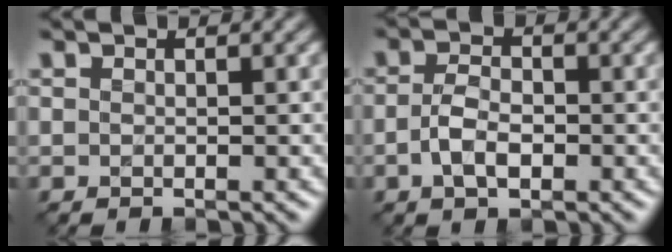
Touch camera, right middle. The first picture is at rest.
{"total": 3.0, "force": [-0.8, 1.7, 2.3], "torque": [-0.048, -0.001, -0.017]}